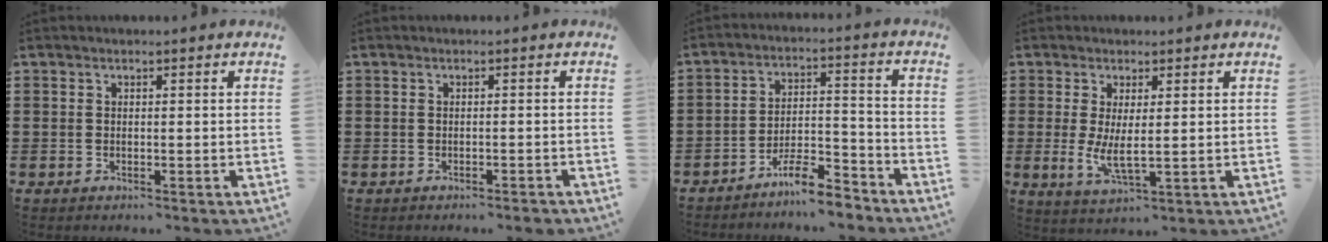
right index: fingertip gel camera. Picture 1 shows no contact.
{"total": 1.1, "force": [-1.0, -0.1, 0.5], "torque": [-0.011, -0.004, -0.018]}
{"total": 7.3, "force": [-6.4, 1.3, 3.2], "torque": [-0.055, 0.016, -0.120]}
{"total": 5.1, "force": [0.5, 1.7, 4.8], "torque": [-0.089, -0.006, 0.008]}